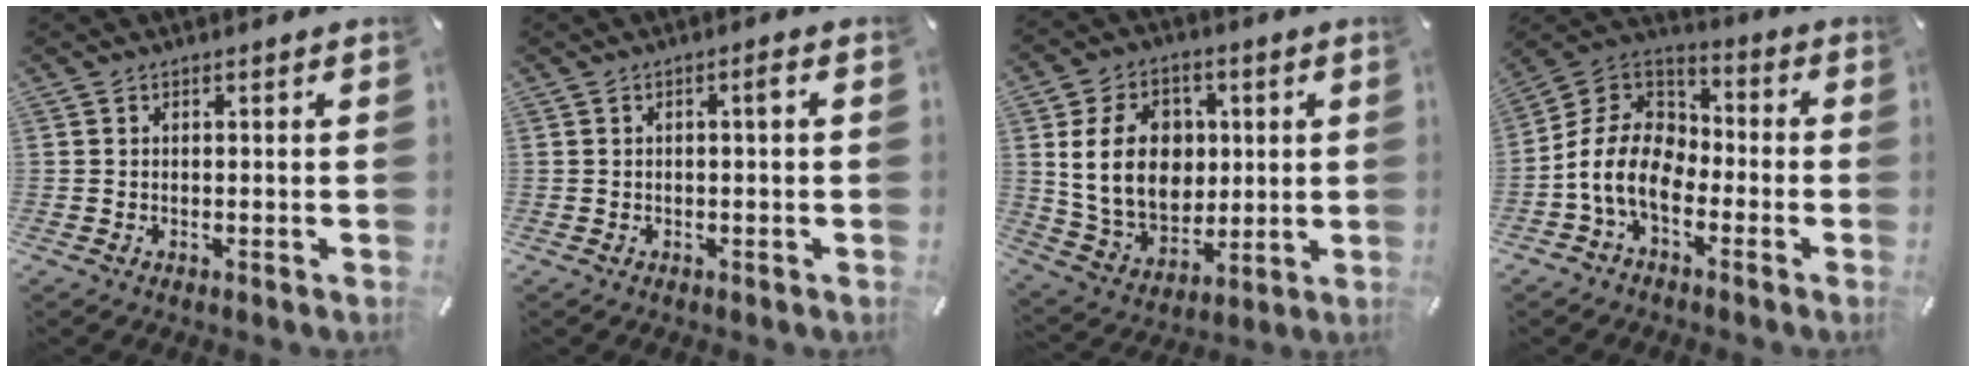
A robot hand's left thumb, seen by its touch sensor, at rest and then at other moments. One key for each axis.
{"total": 1.7, "fx": 0.1, "fy": 0.1, "fz": 1.7, "tx": -0.032, "ty": 0.004, "tz": -0.001}
{"total": 15.8, "fx": 2.4, "fy": 12.5, "fz": 9.3, "tx": -0.185, "ty": 0.008, "tz": 0.046}
{"total": 12.6, "fx": -6.5, "fy": 7.9, "fz": 7.3, "tx": -0.176, "ty": 0.019, "tz": -0.131}